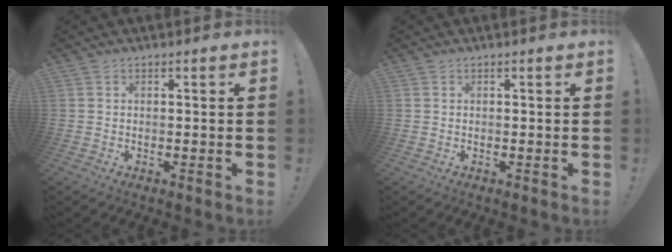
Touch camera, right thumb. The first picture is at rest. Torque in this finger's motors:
{"motor_torque": [0.00, 0.00, -0.02, -0.03, 0.11]}